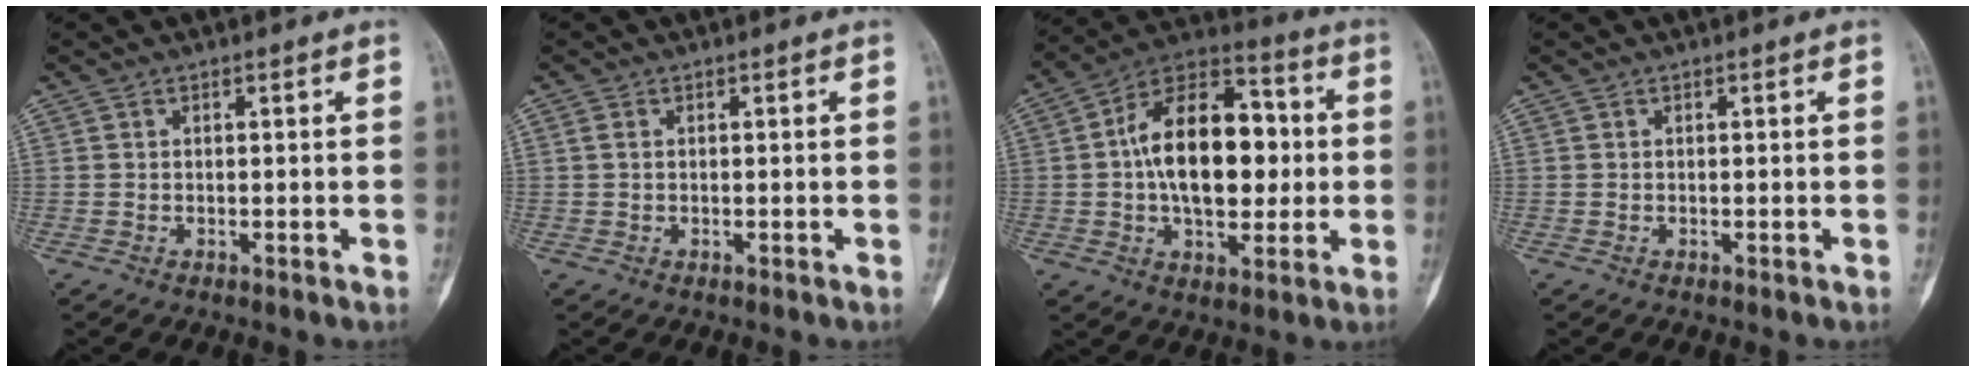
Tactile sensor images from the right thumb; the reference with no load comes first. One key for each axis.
{"total": 0.9, "fx": 0.3, "fy": 0.6, "fz": 0.6, "tx": -0.012, "ty": 0.002, "tz": 0.006}
{"total": 20.3, "fx": 0.7, "fy": 11.8, "fz": 16.5, "tx": -0.235, "ty": 0.026, "tz": 0.008}
{"total": 0.0}